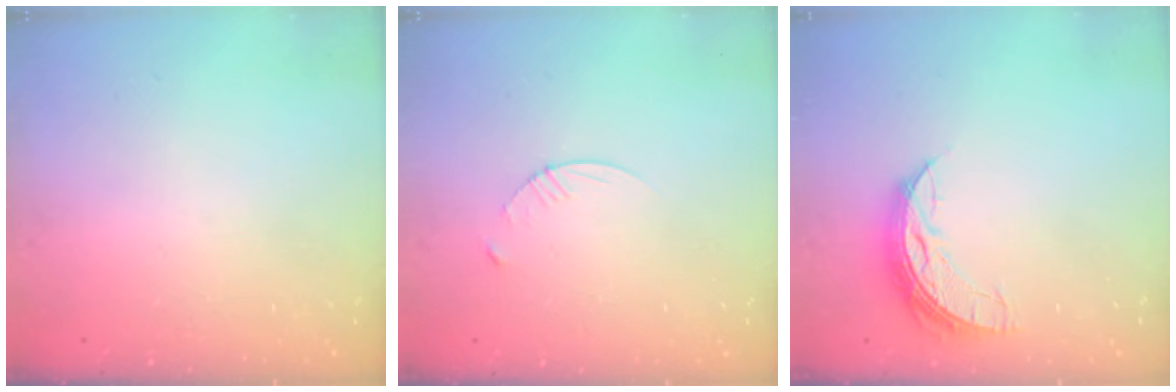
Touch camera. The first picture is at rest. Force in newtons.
{"total": 3.8, "press": 3.8, "slide": 0.5}
{"total": 7.7, "press": 7.6, "slide": 0.6}